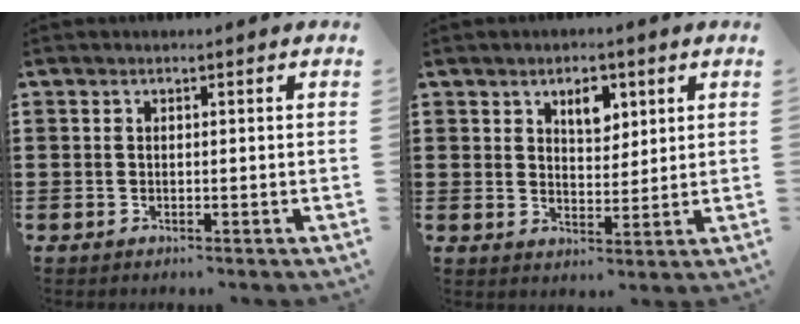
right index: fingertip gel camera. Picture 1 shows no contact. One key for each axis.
{"total": 4.3, "fx": 2.5, "fy": 2.5, "fz": 2.6, "tx": -0.035, "ty": 0.001, "tz": 0.039}